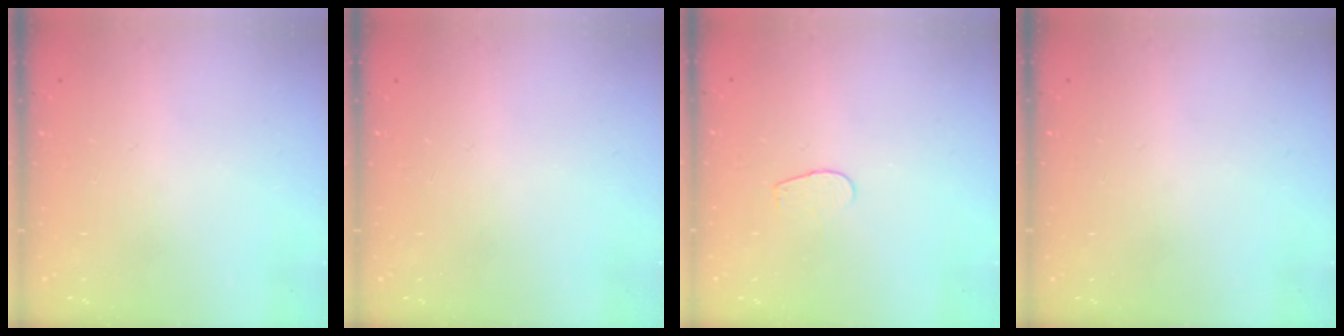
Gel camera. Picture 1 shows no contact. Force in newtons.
{"total": 0.0}
{"total": 3.2, "press": 3.2, "slide": 0.3}
{"total": 0.0}